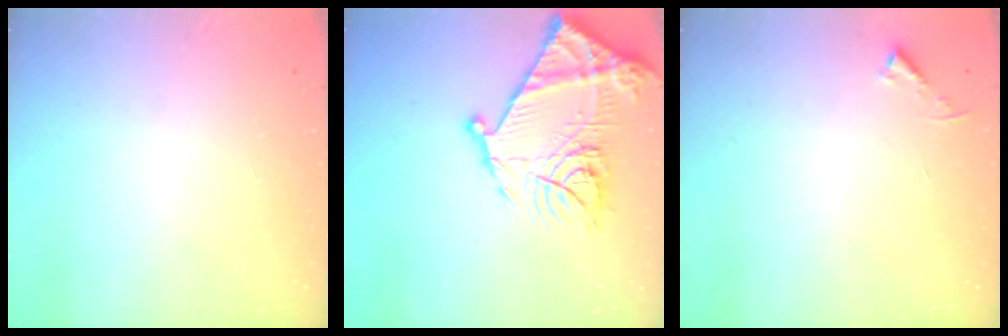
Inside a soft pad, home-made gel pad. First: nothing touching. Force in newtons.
{"total": 20.6, "press": 20.5, "slide": 1.8}
{"total": 4.0, "press": 4.0, "slide": 0.4}